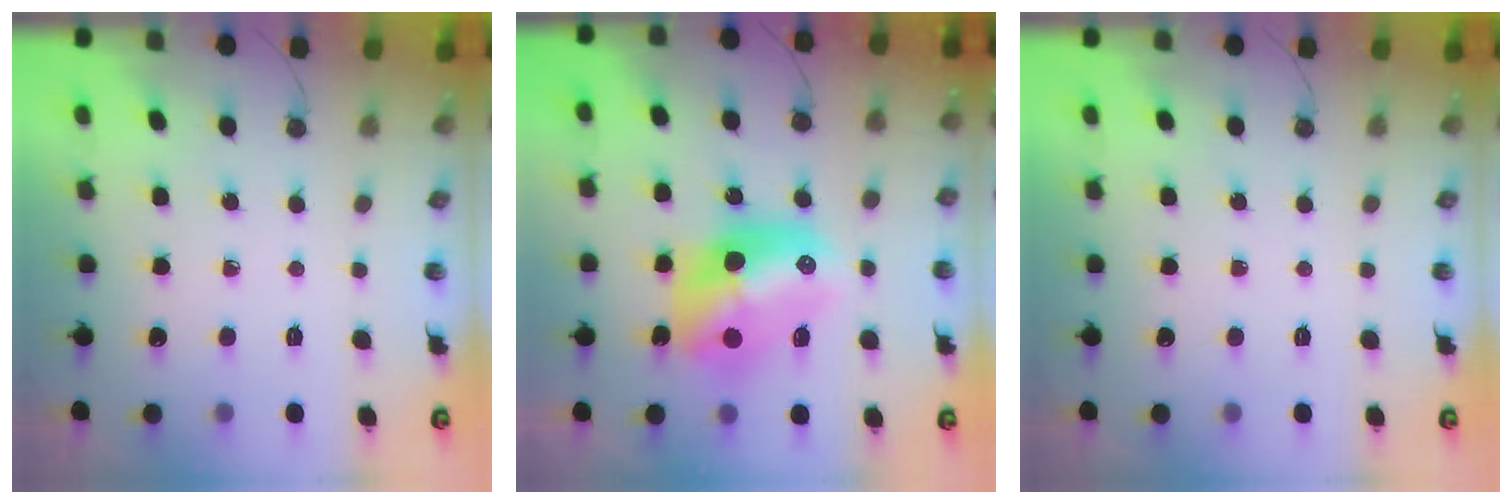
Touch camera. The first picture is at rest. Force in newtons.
{"total": 15.7, "press": 15.6, "slide": 1.4}
{"total": 0.0}